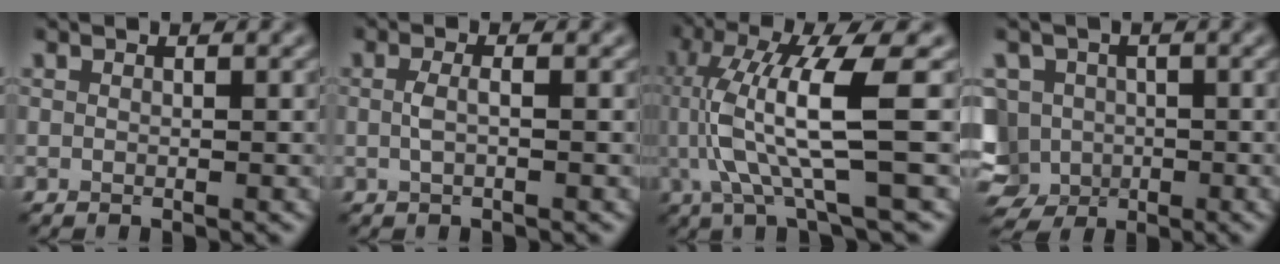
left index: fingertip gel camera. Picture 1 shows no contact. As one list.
[{"total": 1.3, "force": [0.0, 0.4, 1.3], "torque": [-0.028, 0.001, -0.002]}, {"total": 8.9, "force": [0.0, 2.0, 8.6], "torque": [-0.174, -0.004, 0.009]}, {"total": 7.4, "force": [-2.8, 6.1, 3.0], "torque": [-0.055, -0.003, -0.061]}]